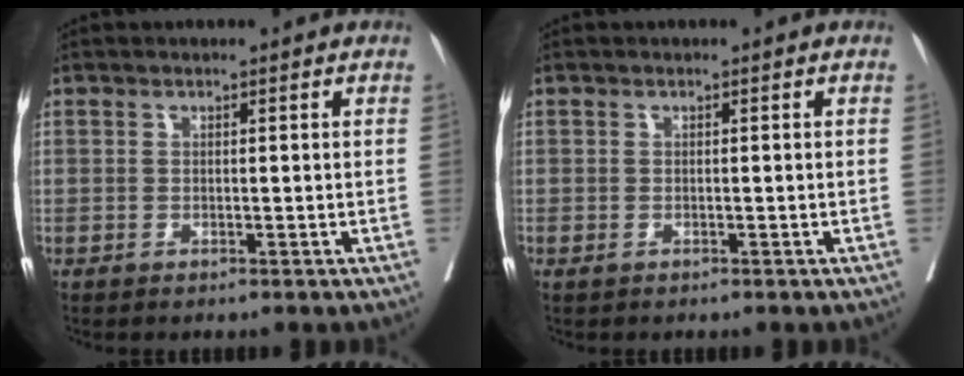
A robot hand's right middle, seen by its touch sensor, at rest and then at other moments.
{"total": 0.7, "force": [-0.3, 0.4, 0.6], "torque": [-0.012, -0.003, 0.000]}